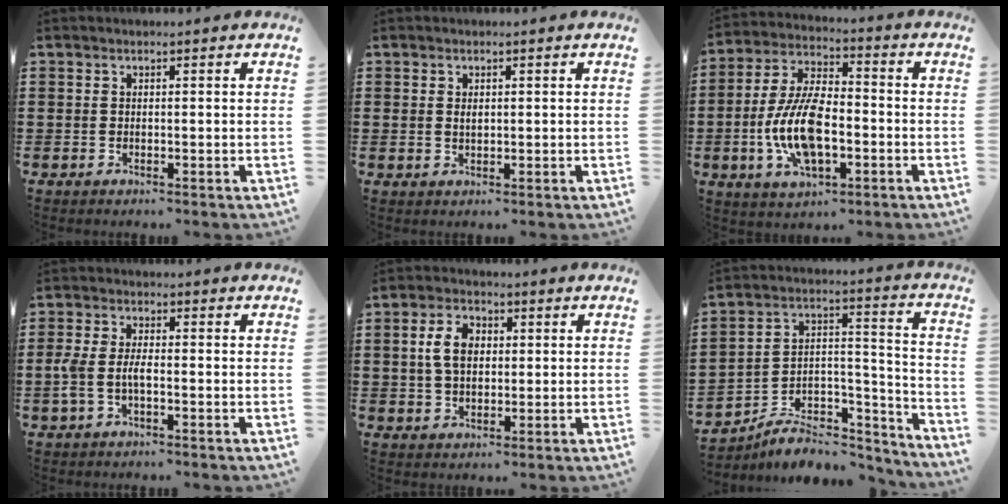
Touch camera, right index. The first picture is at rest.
{"total": 1.1, "force": [0.3, 0.7, 0.8], "torque": [-0.017, 0.005, 0.006]}
{"total": 11.6, "force": [-2.9, 5.3, 9.9], "torque": [-0.225, -0.004, -0.058]}
{"total": 3.6, "force": [-0.9, 1.4, 3.2], "torque": [-0.078, -0.003, -0.023]}
{"total": 5.6, "force": [0.7, 3.7, 4.2], "torque": [-0.108, 0.010, 0.005]}
{"total": 6.5, "force": [-5.4, 3.2, 1.9], "torque": [-0.033, 0.011, -0.103]}